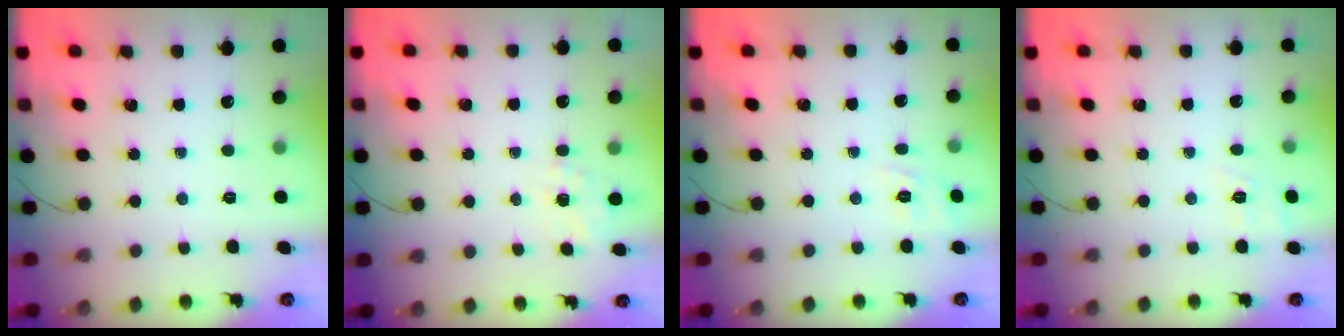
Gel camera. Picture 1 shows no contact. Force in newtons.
{"total": 1.5, "press": 1.1, "slide": 1.1}
{"total": 1.9, "press": 0.5, "slide": 1.8}
{"total": 8.7, "press": 8.5, "slide": 1.9}